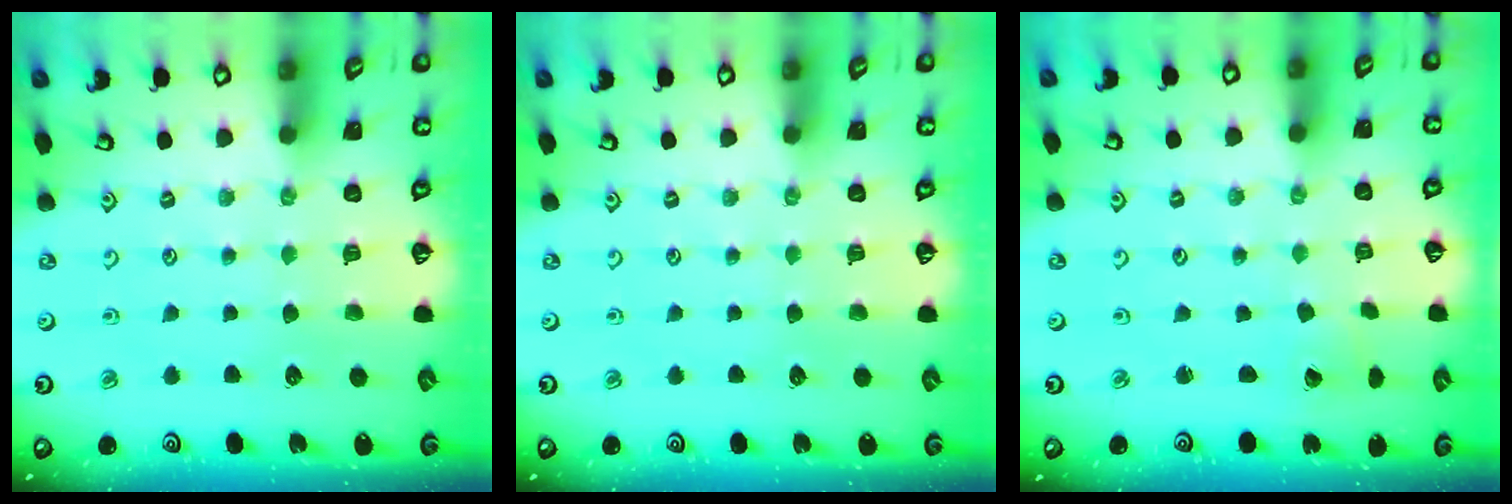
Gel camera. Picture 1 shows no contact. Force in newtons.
{"total": 0.0}
{"total": 1.8, "press": 1.7, "slide": 0.1}